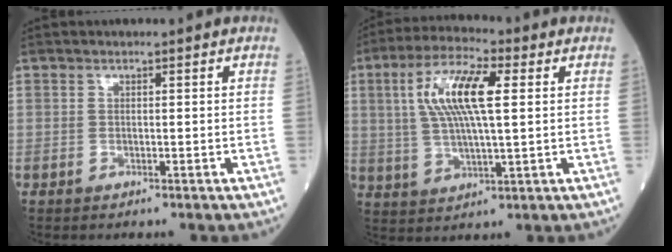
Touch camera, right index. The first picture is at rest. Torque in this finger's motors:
{"motor_torque": [1.60, 0.54, 0.65, 0.21]}